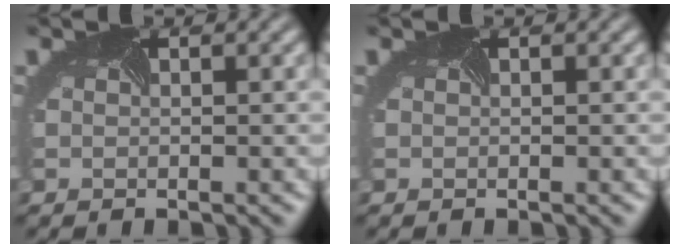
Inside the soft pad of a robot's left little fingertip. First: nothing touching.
{"total": 0.0}